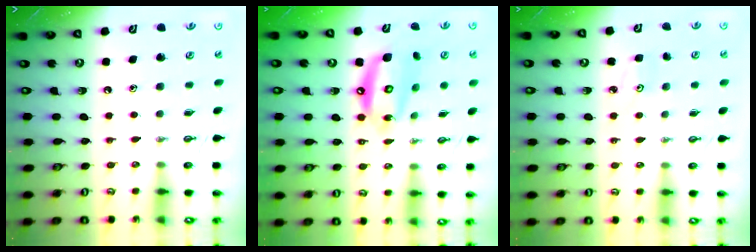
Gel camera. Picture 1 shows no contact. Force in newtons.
{"total": 12.5, "press": 12.4, "slide": 1.4}
{"total": 2.6, "press": 2.6, "slide": 0.3}